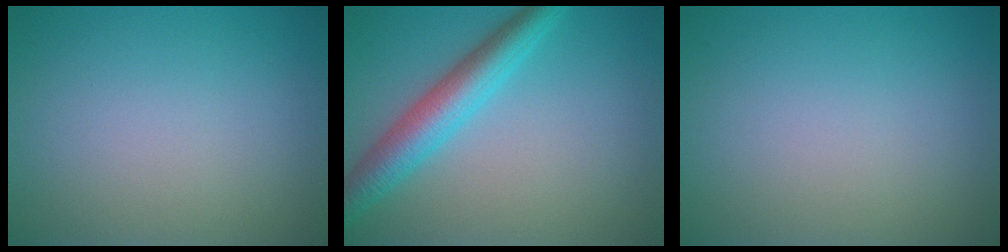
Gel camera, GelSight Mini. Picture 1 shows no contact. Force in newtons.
{"total": 5.0, "press": 5.0, "slide": 0.1}
{"total": 0.0}